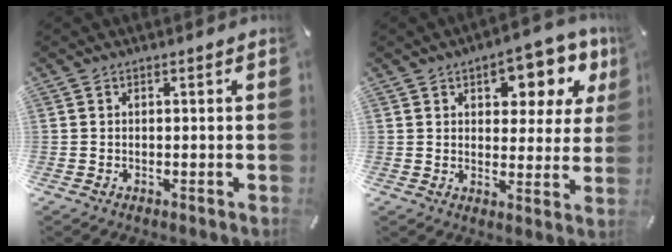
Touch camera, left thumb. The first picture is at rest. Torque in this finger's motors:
{"motor_torque": [0.67, -0.24, 0.47, 0.03, 0.11]}